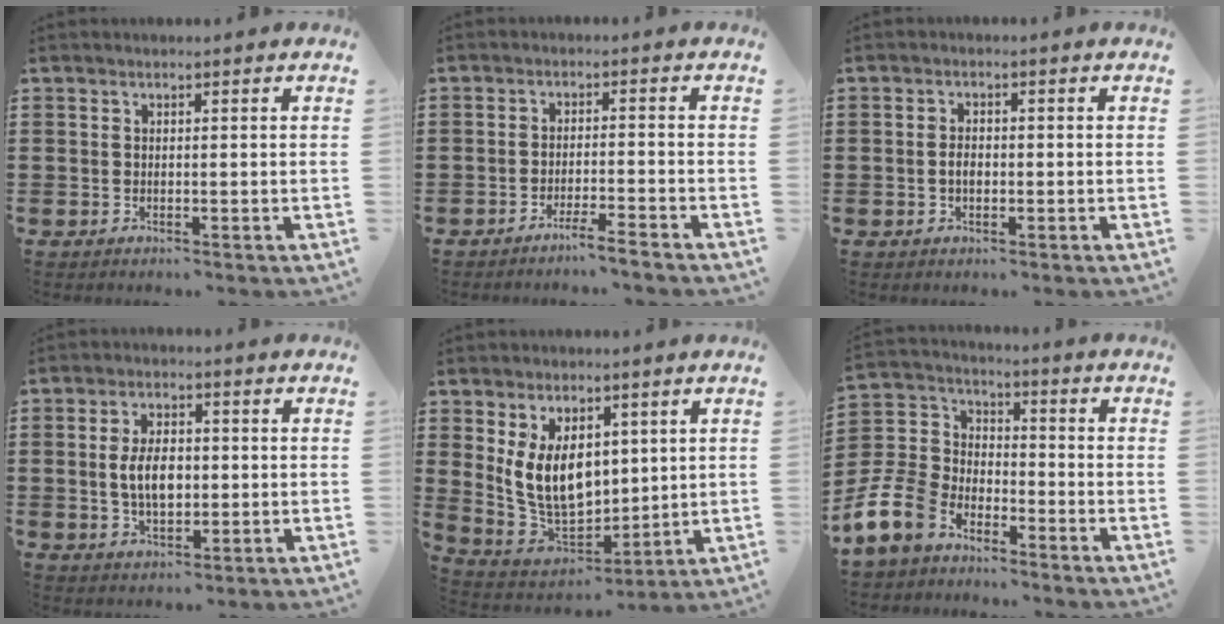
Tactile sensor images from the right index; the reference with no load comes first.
{"total": 3.3, "force": [-2.9, -0.7, 1.4], "torque": [-0.022, -0.006, -0.056]}
{"total": 2.0, "force": [-0.2, 1.1, 1.6], "torque": [-0.031, 0.005, -0.005]}
{"total": 5.9, "force": [0.0, 3.3, 4.9], "torque": [-0.087, 0.001, -0.007]}
{"total": 10.0, "force": [2.6, 6.6, 7.0], "torque": [-0.165, -0.002, 0.048]}
{"total": 9.3, "force": [-6.5, 5.8, 3.4], "torque": [-0.116, 0.021, -0.135]}